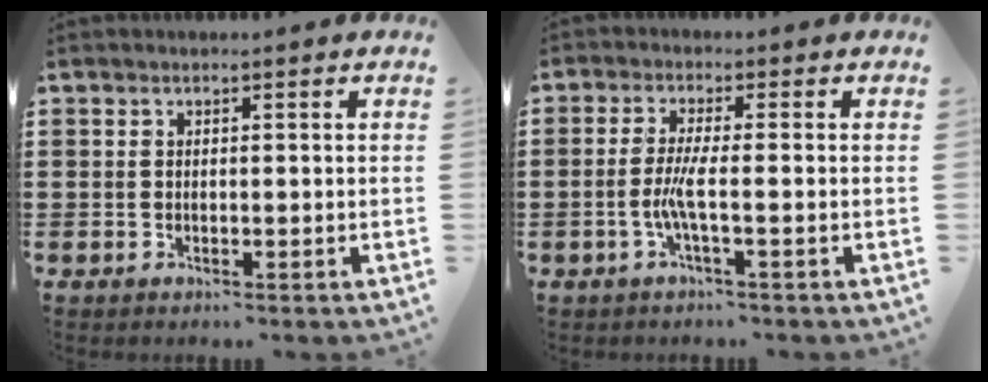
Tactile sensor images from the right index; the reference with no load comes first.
{"total": 3.9, "force": [-1.2, -0.1, 3.8], "torque": [-0.090, -0.014, -0.031]}